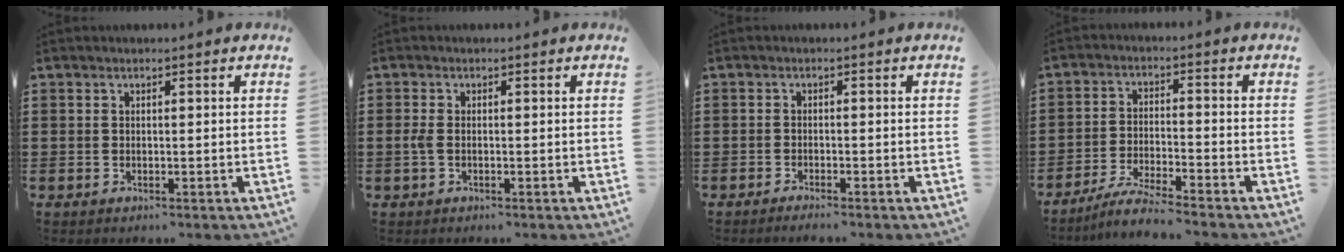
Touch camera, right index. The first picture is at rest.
{"total": 1.7, "force": [-0.3, 0.8, 1.5], "torque": [-0.044, -0.004, -0.011]}
{"total": 1.0, "force": [-1.0, -0.1, 0.2], "torque": [-0.006, 0.000, -0.020]}
{"total": 4.9, "force": [-4.6, -0.3, 1.7], "torque": [-0.043, -0.011, -0.091]}